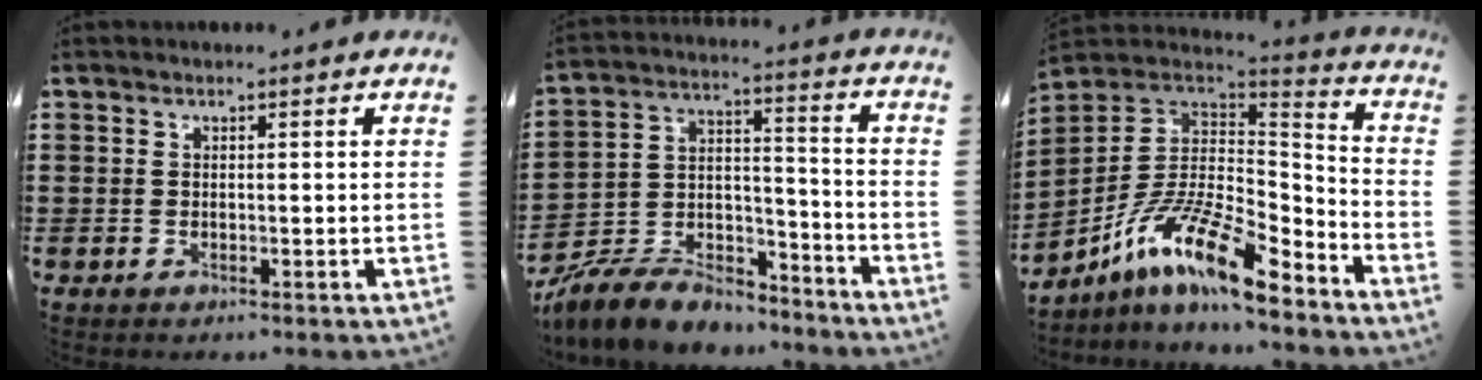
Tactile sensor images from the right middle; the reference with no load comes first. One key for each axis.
{"total": 9.1, "fx": -8.3, "fy": 2.7, "fz": 2.5, "tx": -0.051, "ty": 0.021, "tz": -0.163}
{"total": 13.5, "fx": -8.4, "fy": 3.9, "fz": 9.9, "tx": -0.203, "ty": 0.003, "tz": -0.164}